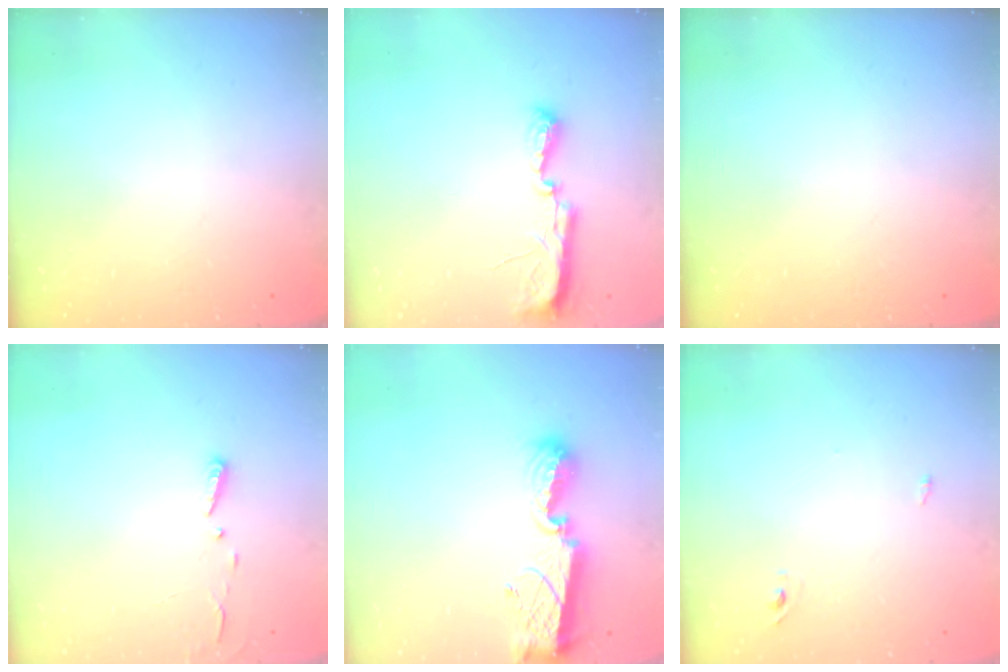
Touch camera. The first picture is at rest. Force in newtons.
{"total": 8.1, "press": 8.1, "slide": 1.0}
{"total": 0.0}
{"total": 3.0, "press": 2.9, "slide": 0.3}
{"total": 11.4, "press": 11.4, "slide": 0.8}
{"total": 2.4, "press": 2.2, "slide": 1.0}